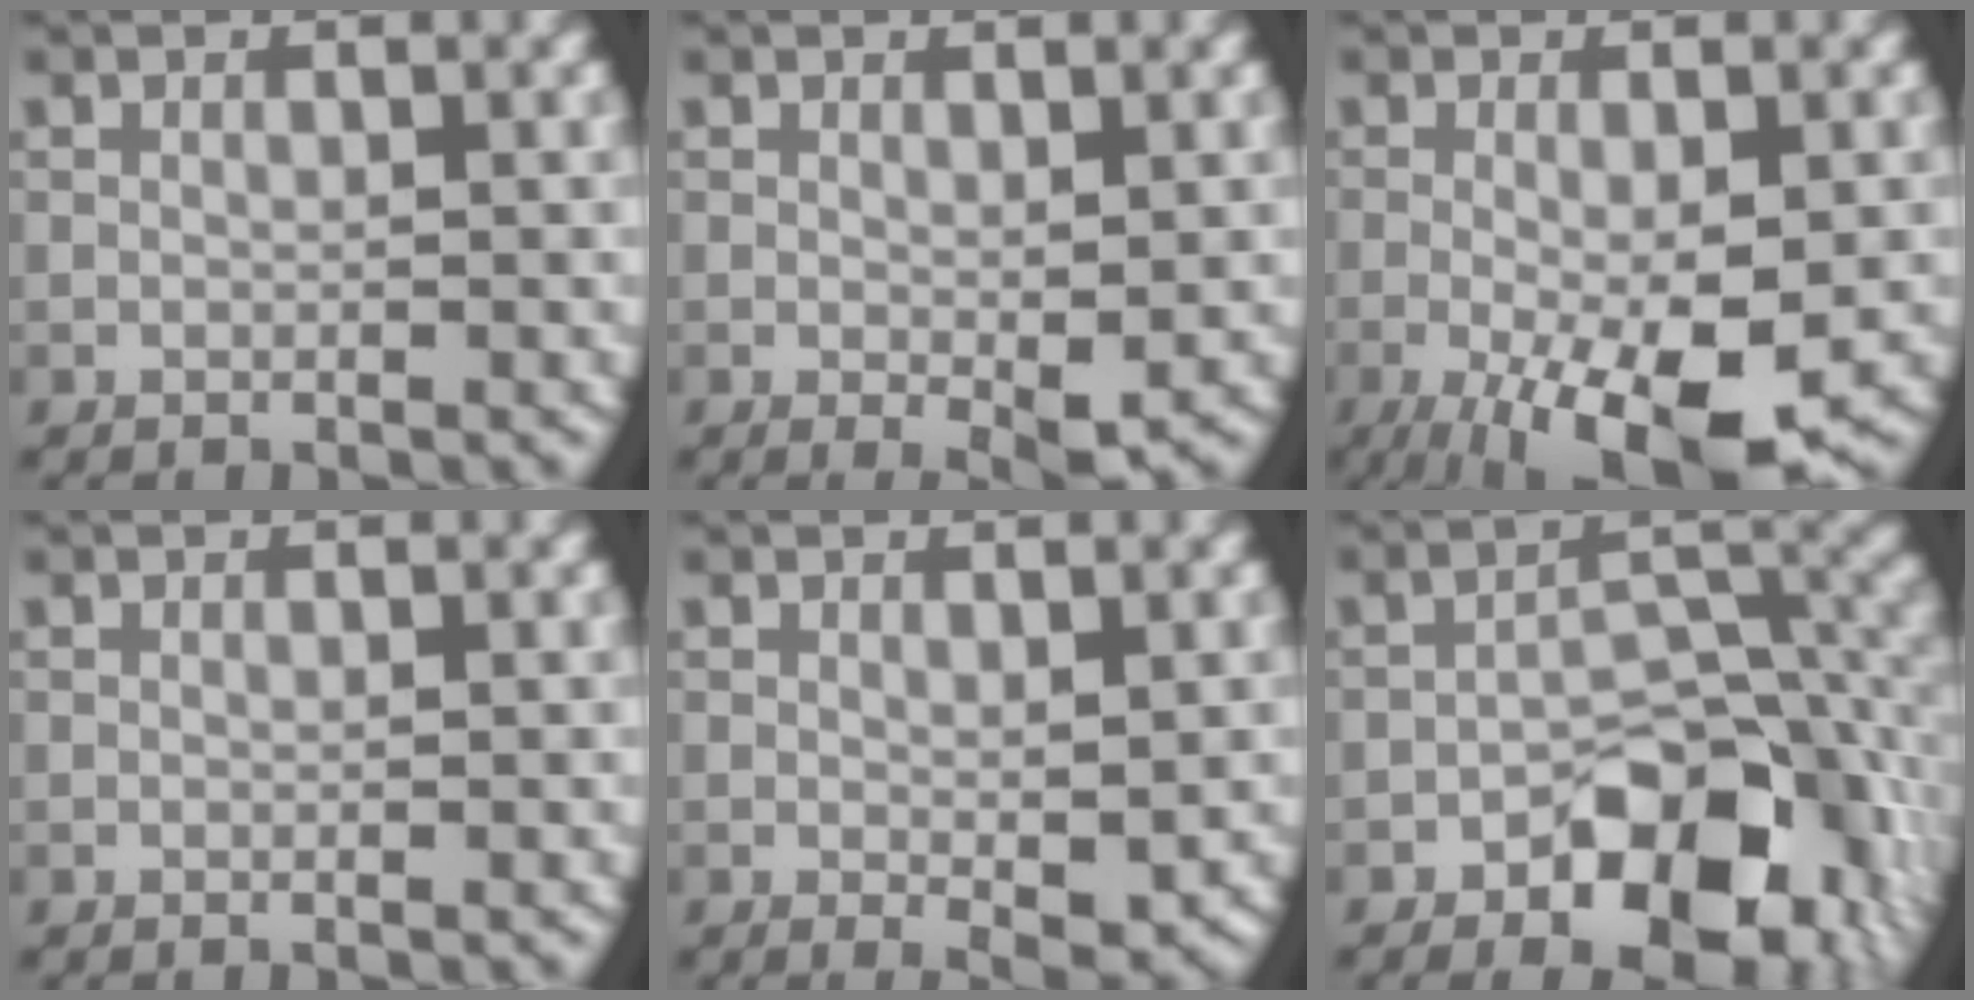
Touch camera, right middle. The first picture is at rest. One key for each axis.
{"total": 1.9, "fx": 0.0, "fy": 0.5, "fz": 1.8, "tx": -0.024, "ty": -0.007, "tz": 0.003}
{"total": 9.0, "fx": -3.2, "fy": 2.7, "fz": 7.9, "tx": -0.140, "ty": -0.019, "tz": -0.041}
{"total": 0.0}
{"total": 2.0, "fx": 0.1, "fy": 0.5, "fz": 1.9, "tx": -0.026, "ty": -0.007, "tz": 0.005}
{"total": 10.1, "fx": -5.0, "fy": 5.6, "fz": 6.7, "tx": -0.074, "ty": 0.002, "tz": -0.084}